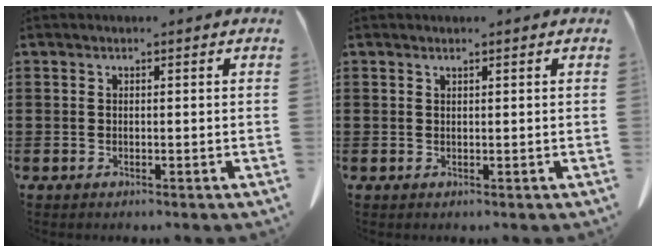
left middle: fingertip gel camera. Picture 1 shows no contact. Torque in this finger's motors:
{"motor_torque": [-0.07, 0.02, 0.00, -0.01]}